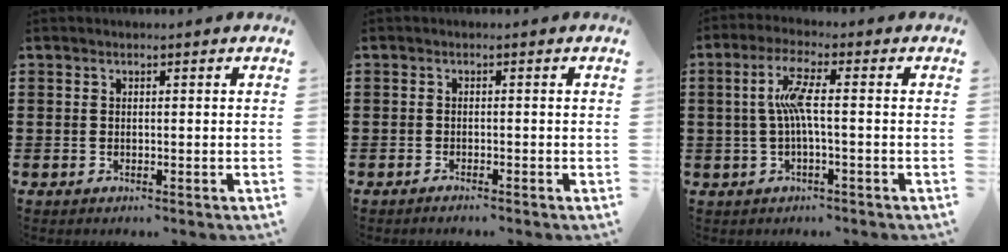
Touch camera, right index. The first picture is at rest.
{"total": 0.8, "force": [-0.8, -0.1, 0.2], "torque": [-0.006, -0.003, -0.015]}
{"total": 5.9, "force": [-0.2, 0.6, 5.9], "torque": [-0.125, -0.005, -0.014]}